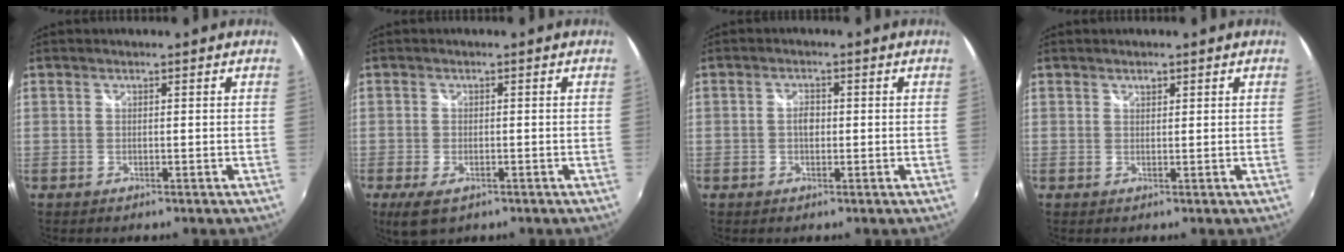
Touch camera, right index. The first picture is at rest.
{"total": 4.8, "force": [-2.6, 2.4, 3.2], "torque": [-0.073, -0.017, -0.045]}
{"total": 2.1, "force": [-0.1, 1.3, 1.6], "torque": [-0.028, 0.005, -0.003]}
{"total": 0.8, "force": [0.6, 0.5, 0.3], "torque": [-0.003, 0.001, 0.009]}